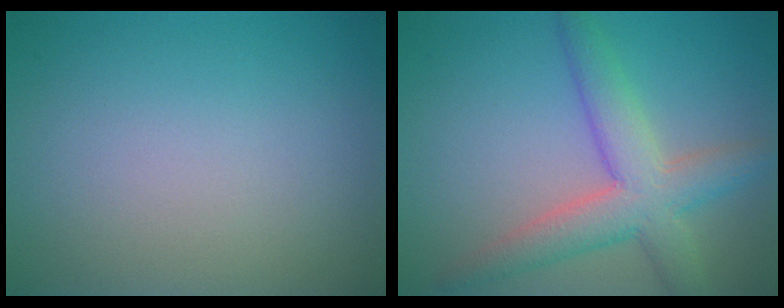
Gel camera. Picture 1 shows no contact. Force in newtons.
{"total": 5.5, "press": 5.5, "slide": 0.2}